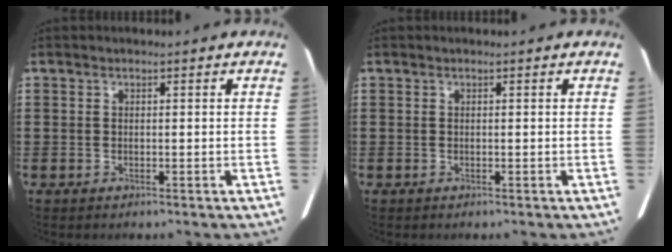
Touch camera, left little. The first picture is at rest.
{"total": 0.0}